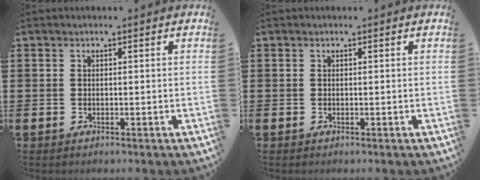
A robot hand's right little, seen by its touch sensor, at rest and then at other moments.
{"total": 0.0}